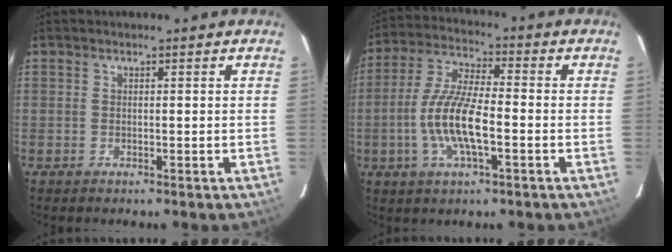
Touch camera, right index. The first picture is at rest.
{"total": 12.0, "force": [-3.1, 3.3, 11.1], "torque": [-0.234, 0.000, -0.062]}